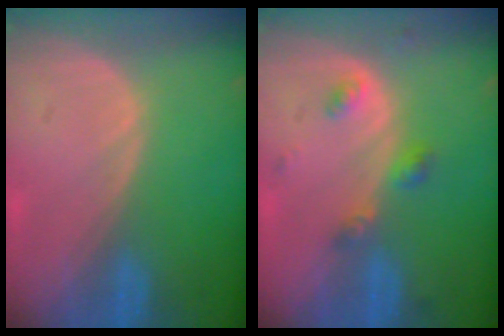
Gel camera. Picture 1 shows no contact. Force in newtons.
{"total": 3.4, "press": 3.4, "slide": 0.5}